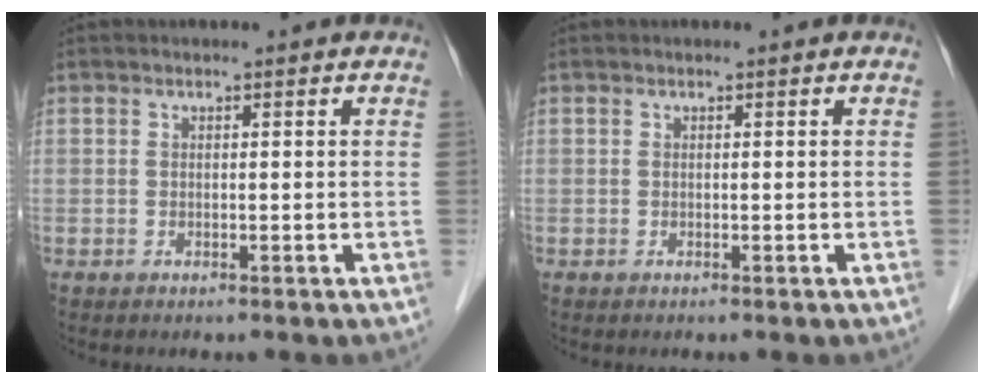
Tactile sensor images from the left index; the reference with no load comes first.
{"total": 0.0}